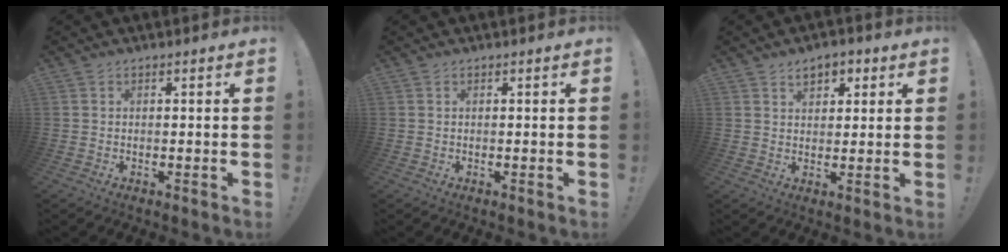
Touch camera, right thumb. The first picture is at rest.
{"total": 0.0}
{"total": 5.0, "force": [2.5, 3.5, 2.7], "torque": [-0.027, -0.006, 0.040]}